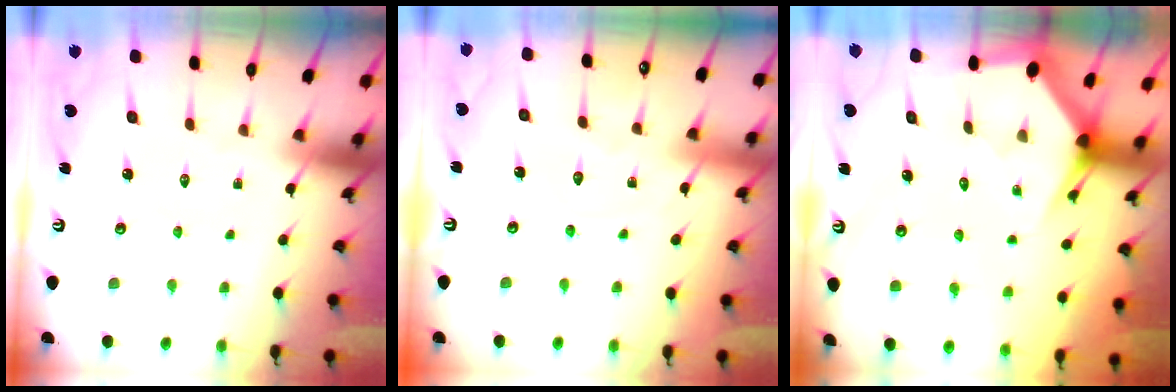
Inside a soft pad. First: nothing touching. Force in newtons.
{"total": 5.5, "press": 5.5, "slide": 0.3}
{"total": 3.0, "press": 3.0, "slide": 0.0}